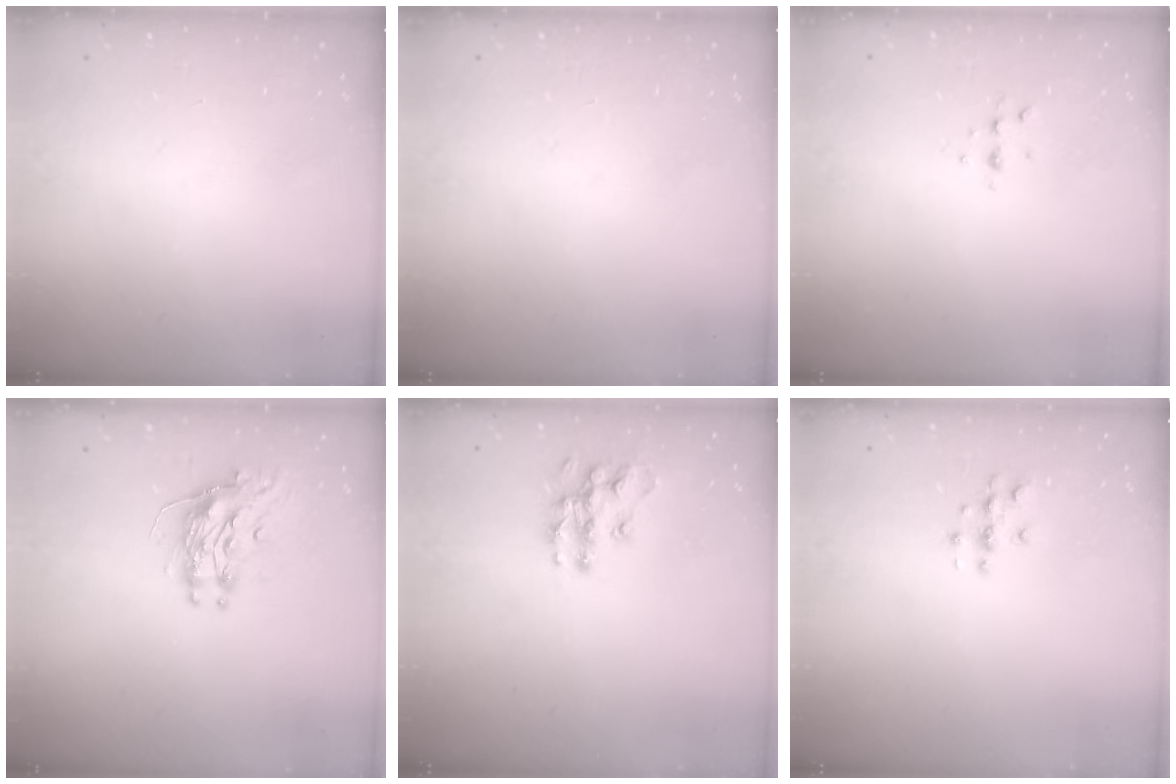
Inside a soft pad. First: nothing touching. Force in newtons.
{"total": 0.0}
{"total": 3.6, "press": 3.5, "slide": 0.7}
{"total": 9.6, "press": 9.6, "slide": 0.3}
{"total": 10.4, "press": 10.4, "slide": 0.4}
{"total": 2.7, "press": 2.7, "slide": 0.3}